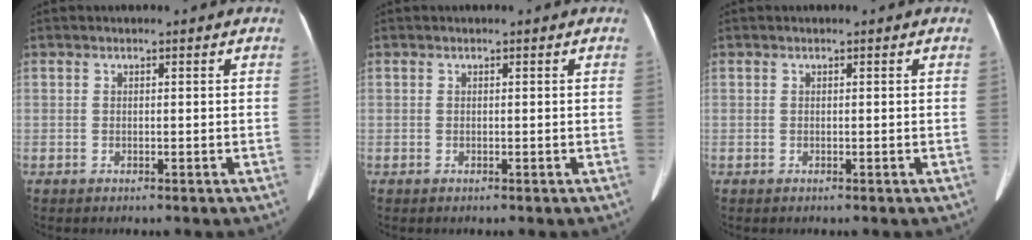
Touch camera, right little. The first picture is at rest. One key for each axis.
{"total": 0.0}
{"total": 0.0}